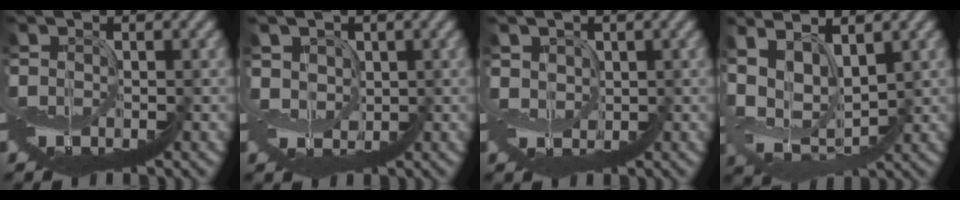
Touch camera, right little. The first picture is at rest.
{"total": 3.7, "force": [3.5, 1.0, -0.7], "torque": [0.004, 0.009, 0.043]}
{"total": 3.4, "force": [3.2, 0.8, -0.4], "torque": [0.000, 0.002, 0.051]}
{"total": 5.7, "force": [5.2, 0.7, 2.3], "torque": [-0.074, 0.013, 0.085]}